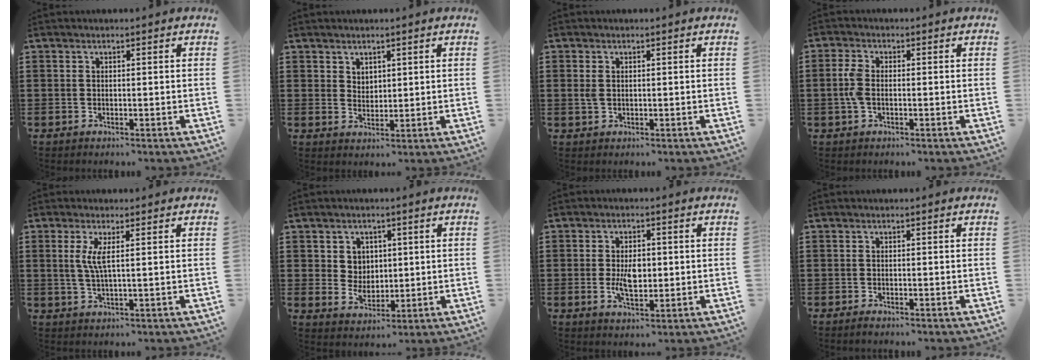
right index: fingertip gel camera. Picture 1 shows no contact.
{"total": 2.1, "force": [1.7, 1.2, 0.1], "torque": [-0.006, 0.004, 0.034]}
{"total": 1.6, "force": [0.2, 1.0, 1.1], "torque": [-0.033, 0.003, 0.001]}
{"total": 3.3, "force": [-0.5, 1.6, 2.8], "torque": [-0.076, -0.006, -0.015]}
{"total": 3.6, "force": [0.7, 0.1, 3.5], "torque": [-0.078, -0.006, 0.008]}
{"total": 3.7, "force": [1.3, 3.4, 0.8], "torque": [-0.023, 0.008, 0.021]}
{"total": 4.8, "force": [-0.3, 2.5, 4.1], "torque": [-0.075, -0.001, -0.008]}
{"total": 0.6, "force": [-0.6, -0.1, 0.2], "torque": [-0.006, -0.007, -0.010]}